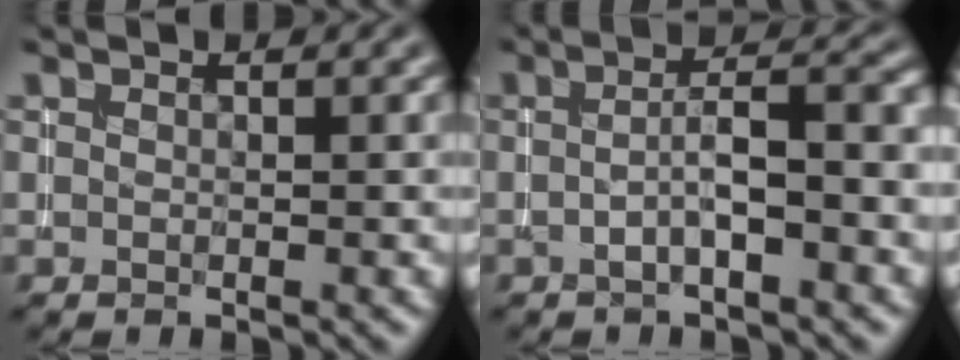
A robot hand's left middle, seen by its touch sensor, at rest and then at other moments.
{"total": 4.2, "force": [-0.7, 1.0, 4.0], "torque": [-0.068, 0.010, -0.015]}